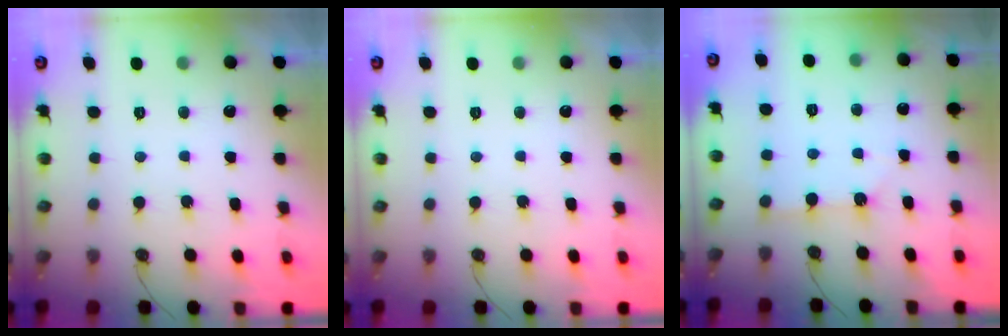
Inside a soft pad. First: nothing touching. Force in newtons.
{"total": 0.0}
{"total": 2.5, "press": 2.5, "slide": 0.3}